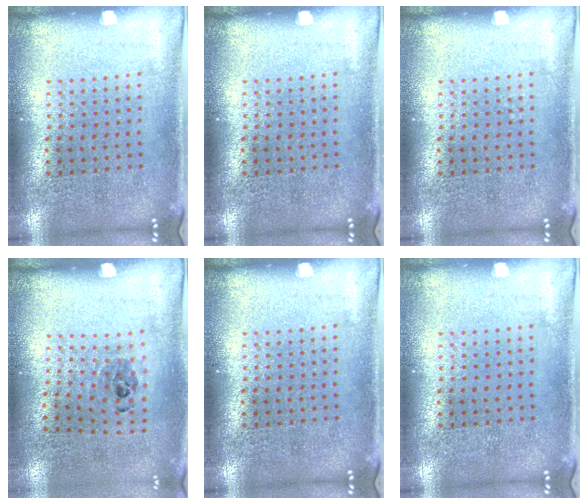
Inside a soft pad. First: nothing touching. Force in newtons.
{"total": 0.0}
{"total": 0.0}
{"total": 1.0, "press": 0.7, "slide": 0.7}
{"total": 0.0}
{"total": 0.0}